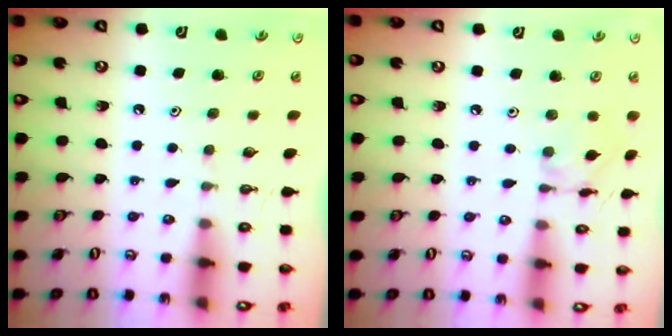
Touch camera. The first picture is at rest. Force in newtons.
{"total": 3.8, "press": 3.8, "slide": 0.2}